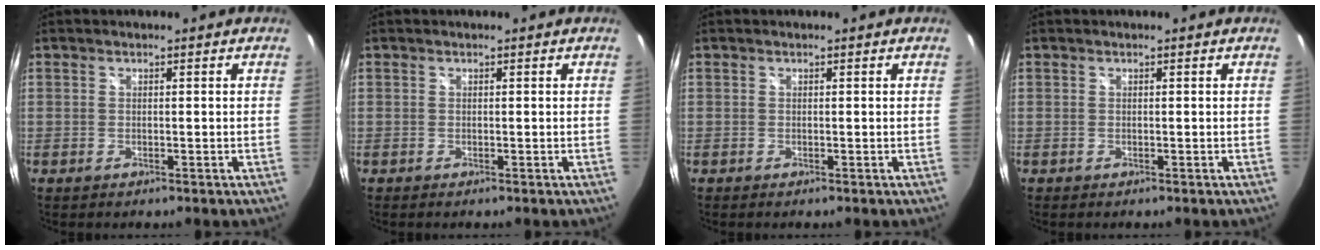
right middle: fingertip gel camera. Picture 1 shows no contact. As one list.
[{"total": 0.0}, {"total": 0.0}, {"total": 0.0}]